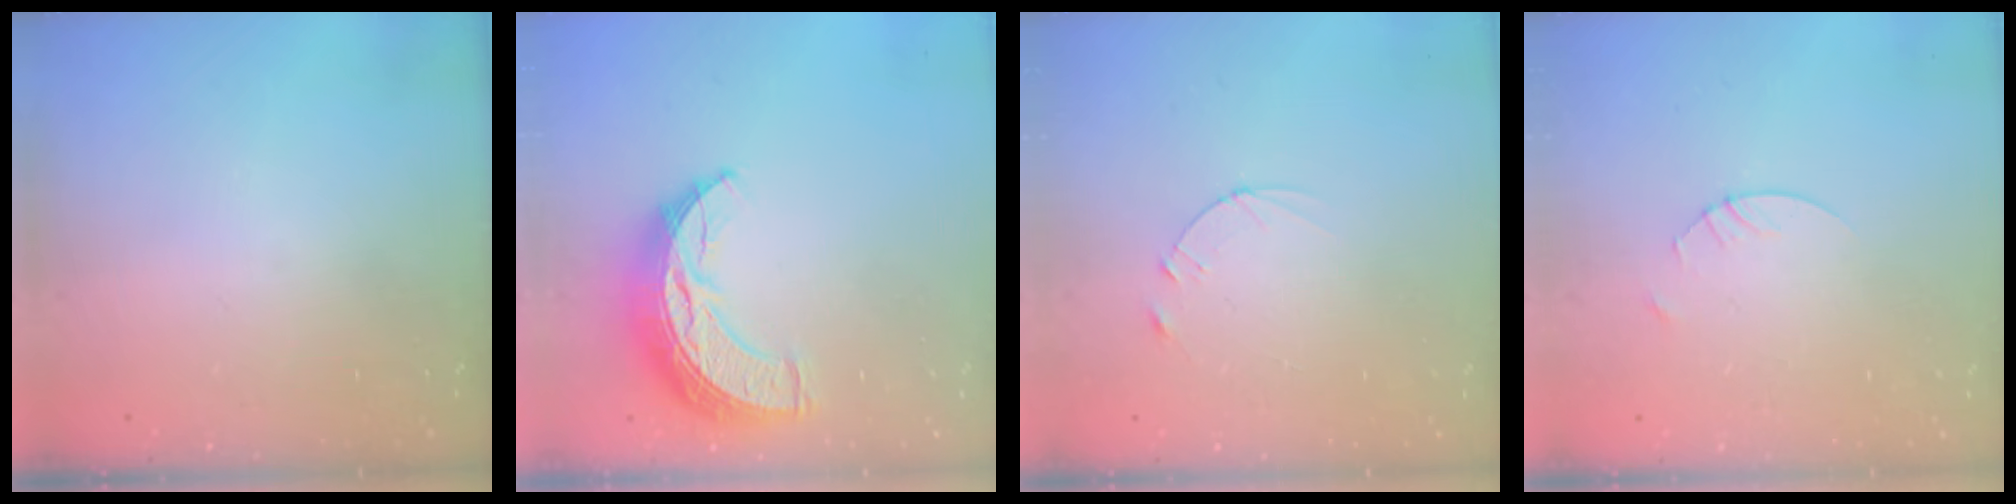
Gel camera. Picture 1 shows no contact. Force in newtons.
{"total": 14.1, "press": 14.1, "slide": 0.6}
{"total": 2.4, "press": 2.3, "slide": 0.2}
{"total": 1.4, "press": 1.4, "slide": 0.2}